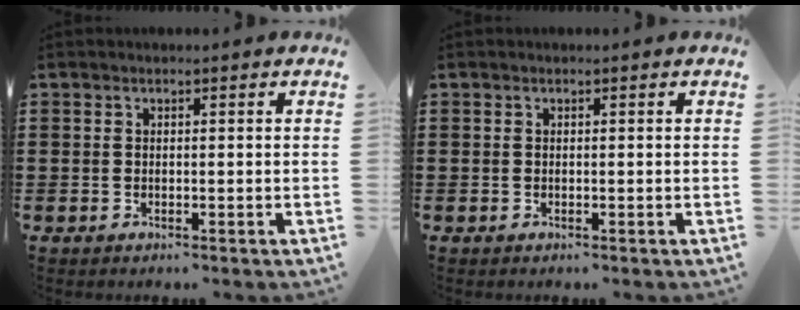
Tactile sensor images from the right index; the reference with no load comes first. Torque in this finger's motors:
{"motor_torque": [0.42, 0.92, 0.00, 0.00]}